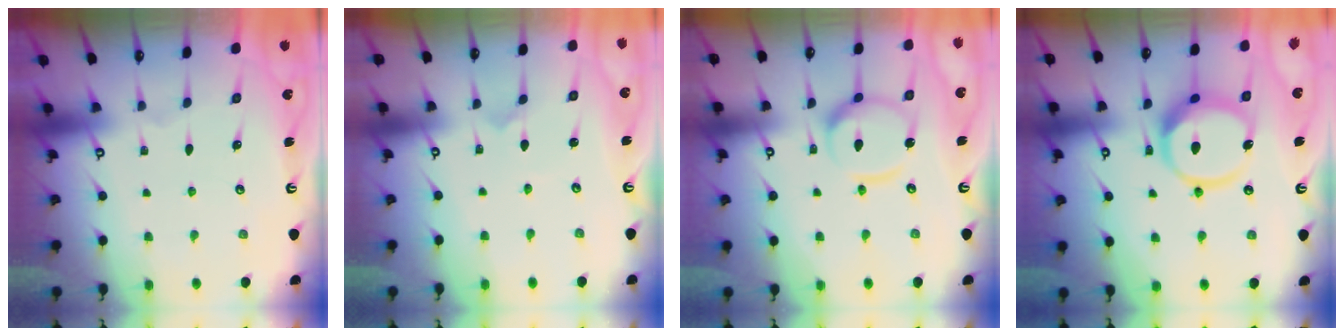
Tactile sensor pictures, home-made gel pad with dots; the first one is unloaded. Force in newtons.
{"total": 0.0}
{"total": 13.1, "press": 13.0, "slide": 1.3}
{"total": 13.6, "press": 13.5, "slide": 1.5}